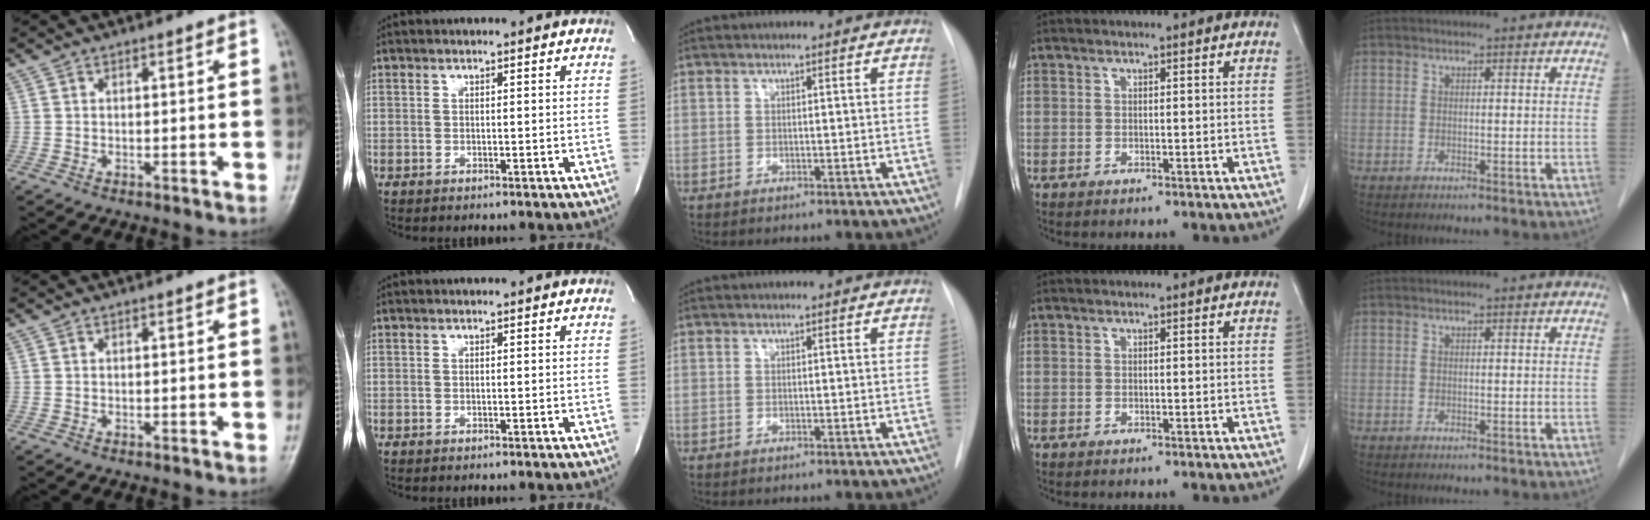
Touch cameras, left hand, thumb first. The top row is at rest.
{}